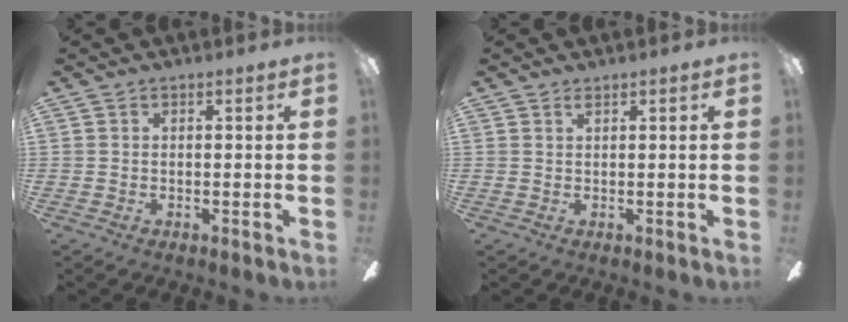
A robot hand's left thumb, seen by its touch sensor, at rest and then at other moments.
{"total": 0.7, "force": [0.7, 0.1, 0.3], "torque": [-0.007, 0.002, 0.012]}